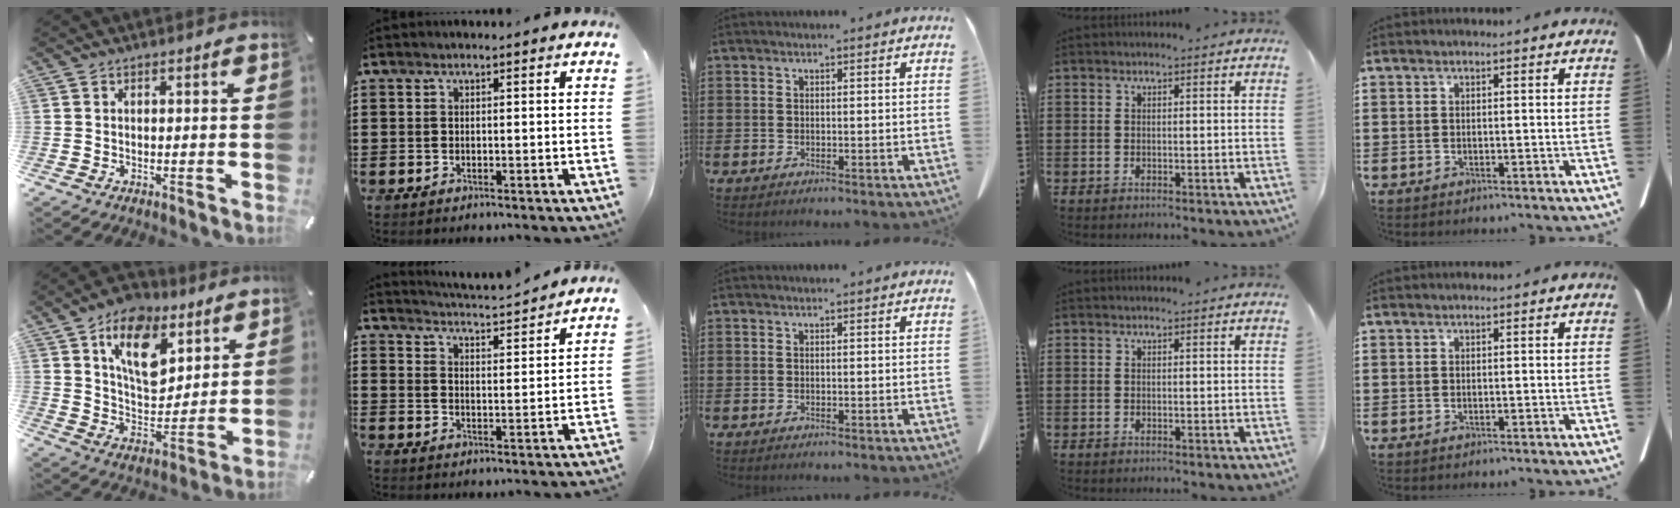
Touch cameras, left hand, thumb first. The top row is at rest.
{"thumb": {"total": 15.7, "force": [8.6, 9.7, 8.9], "torque": [-0.147, -0.037, 0.154]}, "index": {"total": 3.7, "force": [3.6, -0.9, 0.4], "torque": [-0.027, -0.031, 0.059]}}